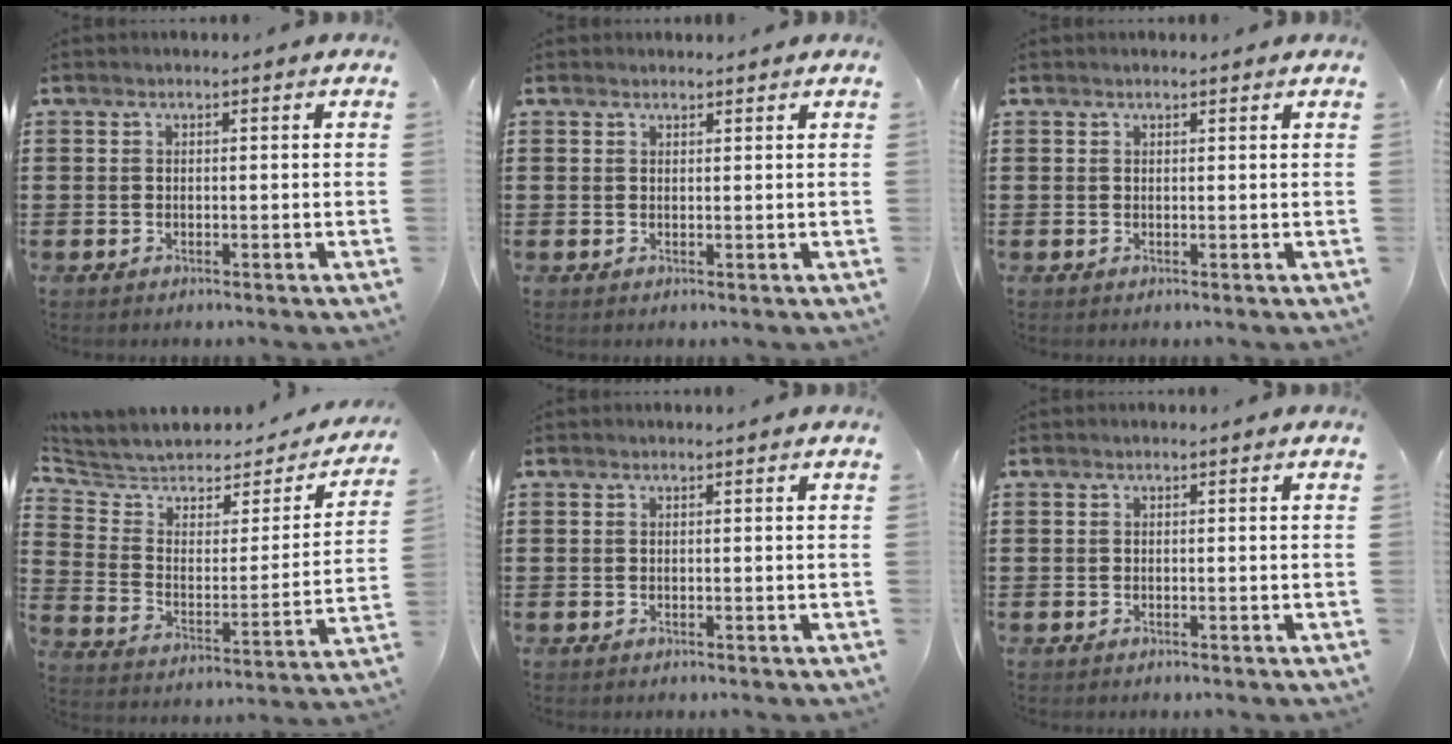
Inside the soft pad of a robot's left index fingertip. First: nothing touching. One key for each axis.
{"total": 1.1, "fx": 1.0, "fy": 0.3, "fz": 0.0, "tx": -0.003, "ty": 0.002, "tz": 0.020}
{"total": 0.7, "fx": 0.6, "fy": 0.2, "fz": 0.3, "tx": -0.006, "ty": 0.002, "tz": 0.011}
{"total": 5.0, "fx": 4.4, "fy": 2.1, "fz": 1.4, "tx": -0.060, "ty": -0.034, "tz": 0.070}
{"total": 0.0}
{"total": 0.0}